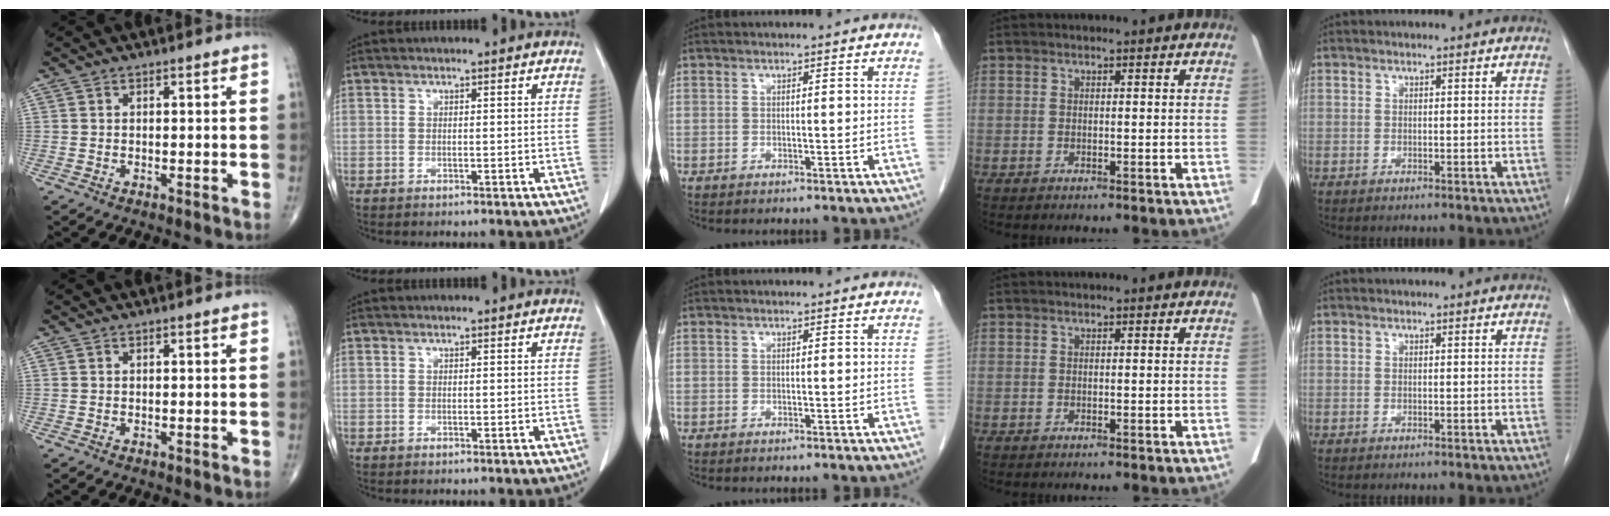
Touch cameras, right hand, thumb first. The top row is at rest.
{}